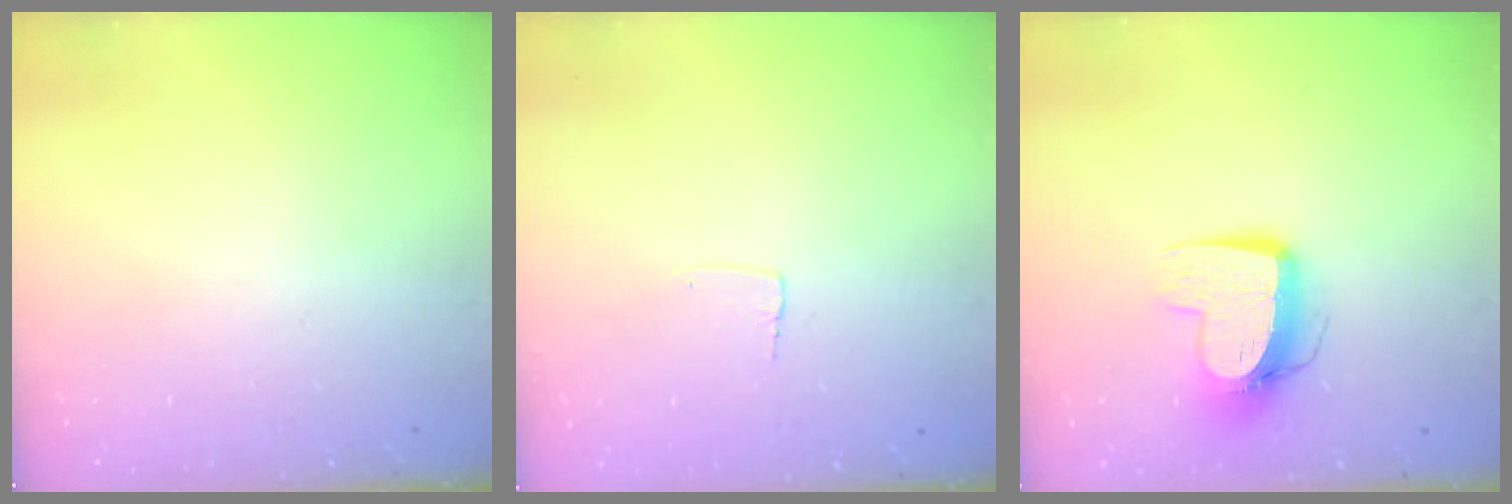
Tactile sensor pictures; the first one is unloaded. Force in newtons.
{"total": 2.6, "press": 2.6, "slide": 0.1}
{"total": 10.2, "press": 10.1, "slide": 1.1}